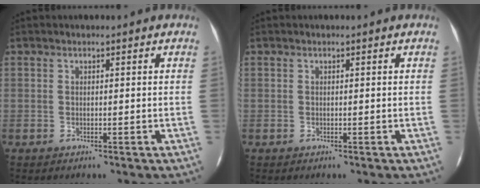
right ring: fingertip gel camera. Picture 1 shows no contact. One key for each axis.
{"total": 0.0}